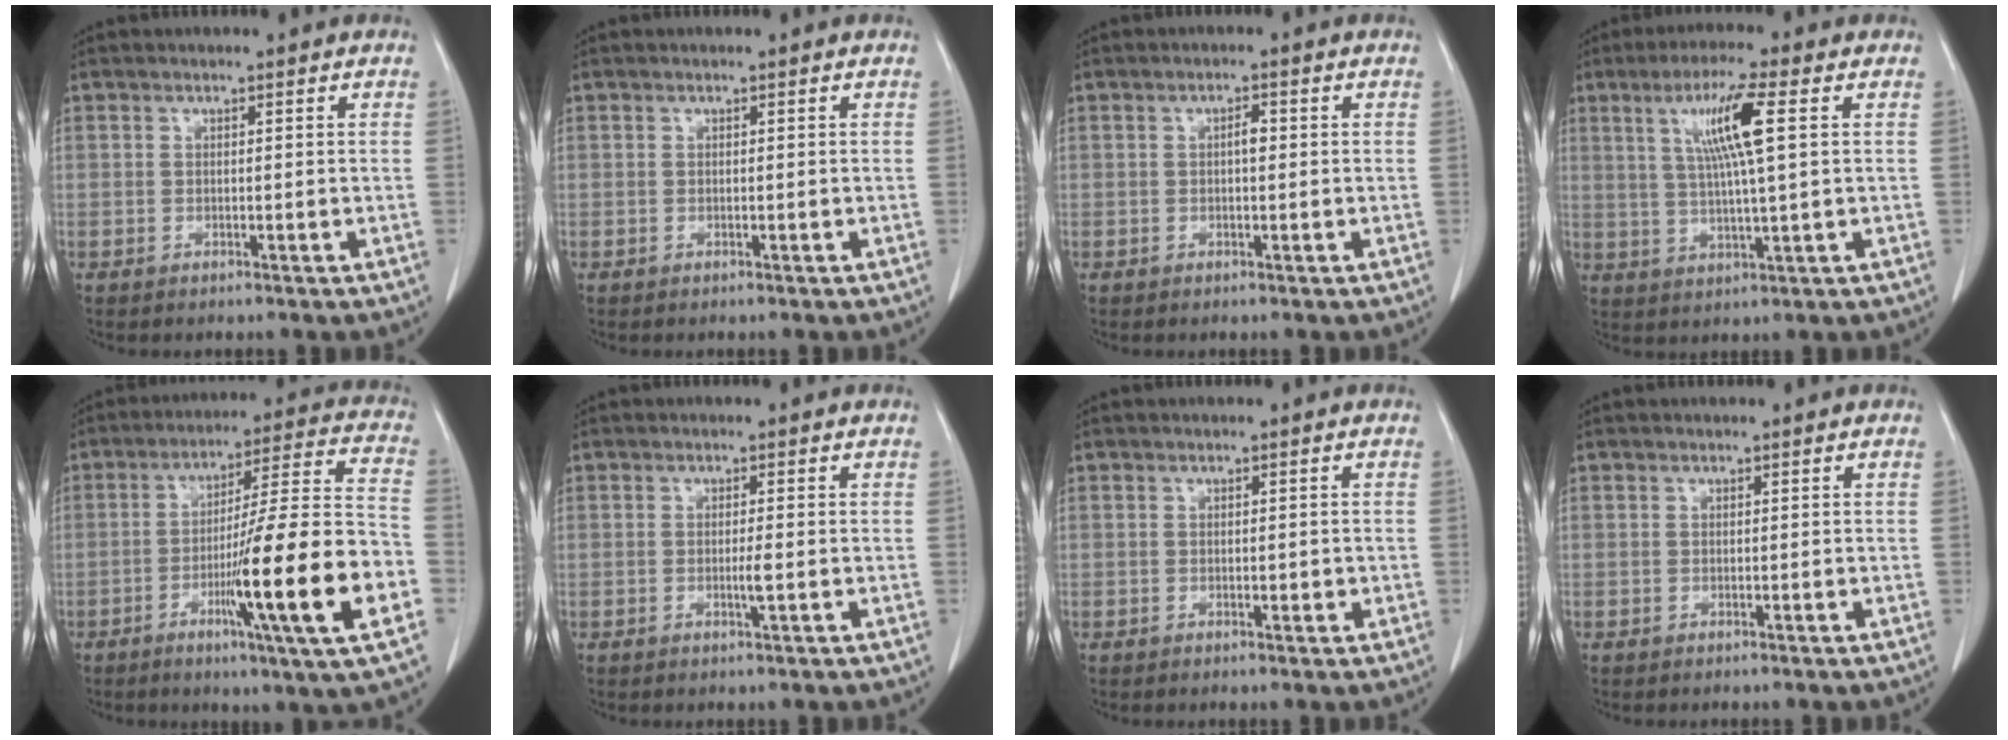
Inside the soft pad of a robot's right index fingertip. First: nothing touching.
{"total": 0.0}
{"total": 1.5, "force": [0.1, 0.5, 1.4], "torque": [-0.023, 0.004, 0.000]}
{"total": 8.9, "force": [2.7, -0.2, 8.5], "torque": [-0.158, 0.006, 0.050]}
{"total": 19.7, "force": [-6.3, -0.5, 18.6], "torque": [-0.276, -0.007, -0.102]}
{"total": 1.6, "force": [-0.3, -0.1, 1.6], "torque": [-0.031, -0.004, -0.006]}
{"total": 1.0, "force": [-0.2, 0.3, 0.9], "torque": [-0.014, -0.001, 0.000]}
{"total": 0.0}